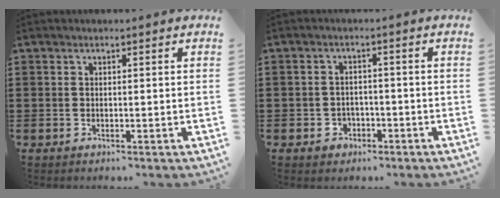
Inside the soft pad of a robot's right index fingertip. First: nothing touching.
{"total": 2.3, "force": [-1.4, 1.7, 0.5], "torque": [-0.017, 0.000, -0.031]}